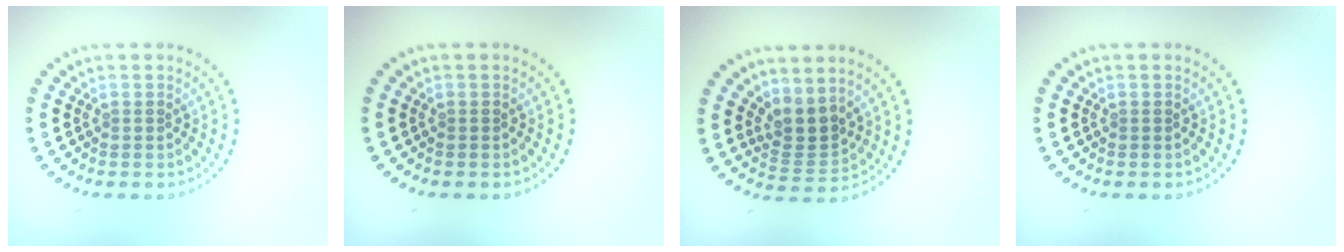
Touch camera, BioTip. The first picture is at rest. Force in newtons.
{"total": 0.0}
{"total": 2.8, "press": 2.1, "slide": 1.9}
{"total": 0.0}